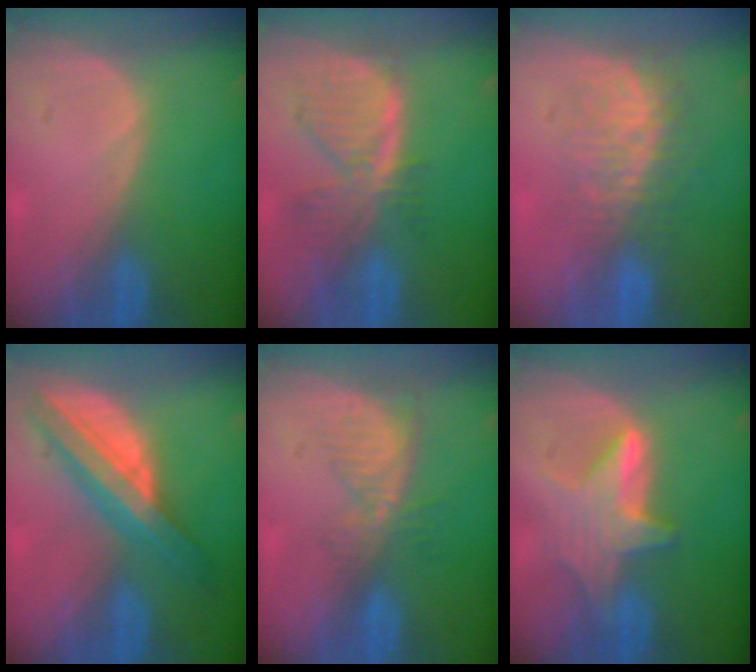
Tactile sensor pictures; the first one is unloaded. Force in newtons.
{"total": 8.1, "press": 7.0, "slide": 4.0}
{"total": 8.0, "press": 7.2, "slide": 3.5}
{"total": 8.6, "press": 8.5, "slide": 0.4}
{"total": 5.3, "press": 4.7, "slide": 2.5}
{"total": 6.5, "press": 6.4, "slide": 0.8}